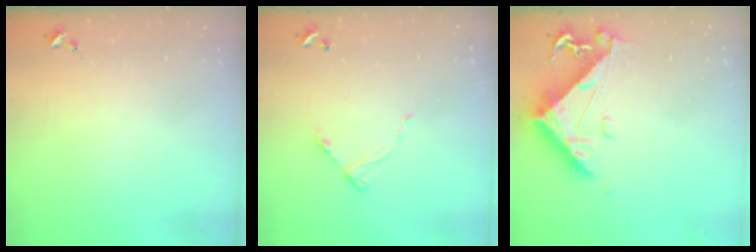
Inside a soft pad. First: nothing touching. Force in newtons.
{"total": 5.9, "press": 5.9, "slide": 0.4}
{"total": 10.1, "press": 10.0, "slide": 1.0}